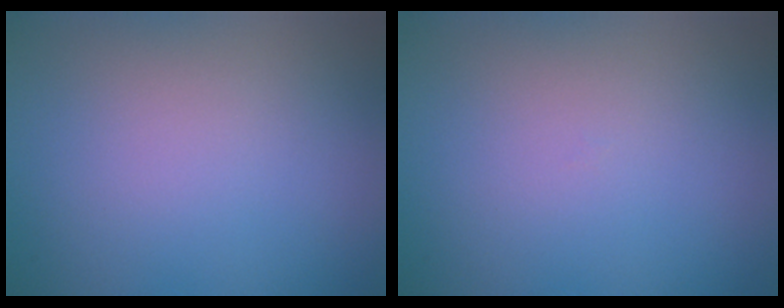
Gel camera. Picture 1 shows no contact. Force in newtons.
{"total": 0.0}